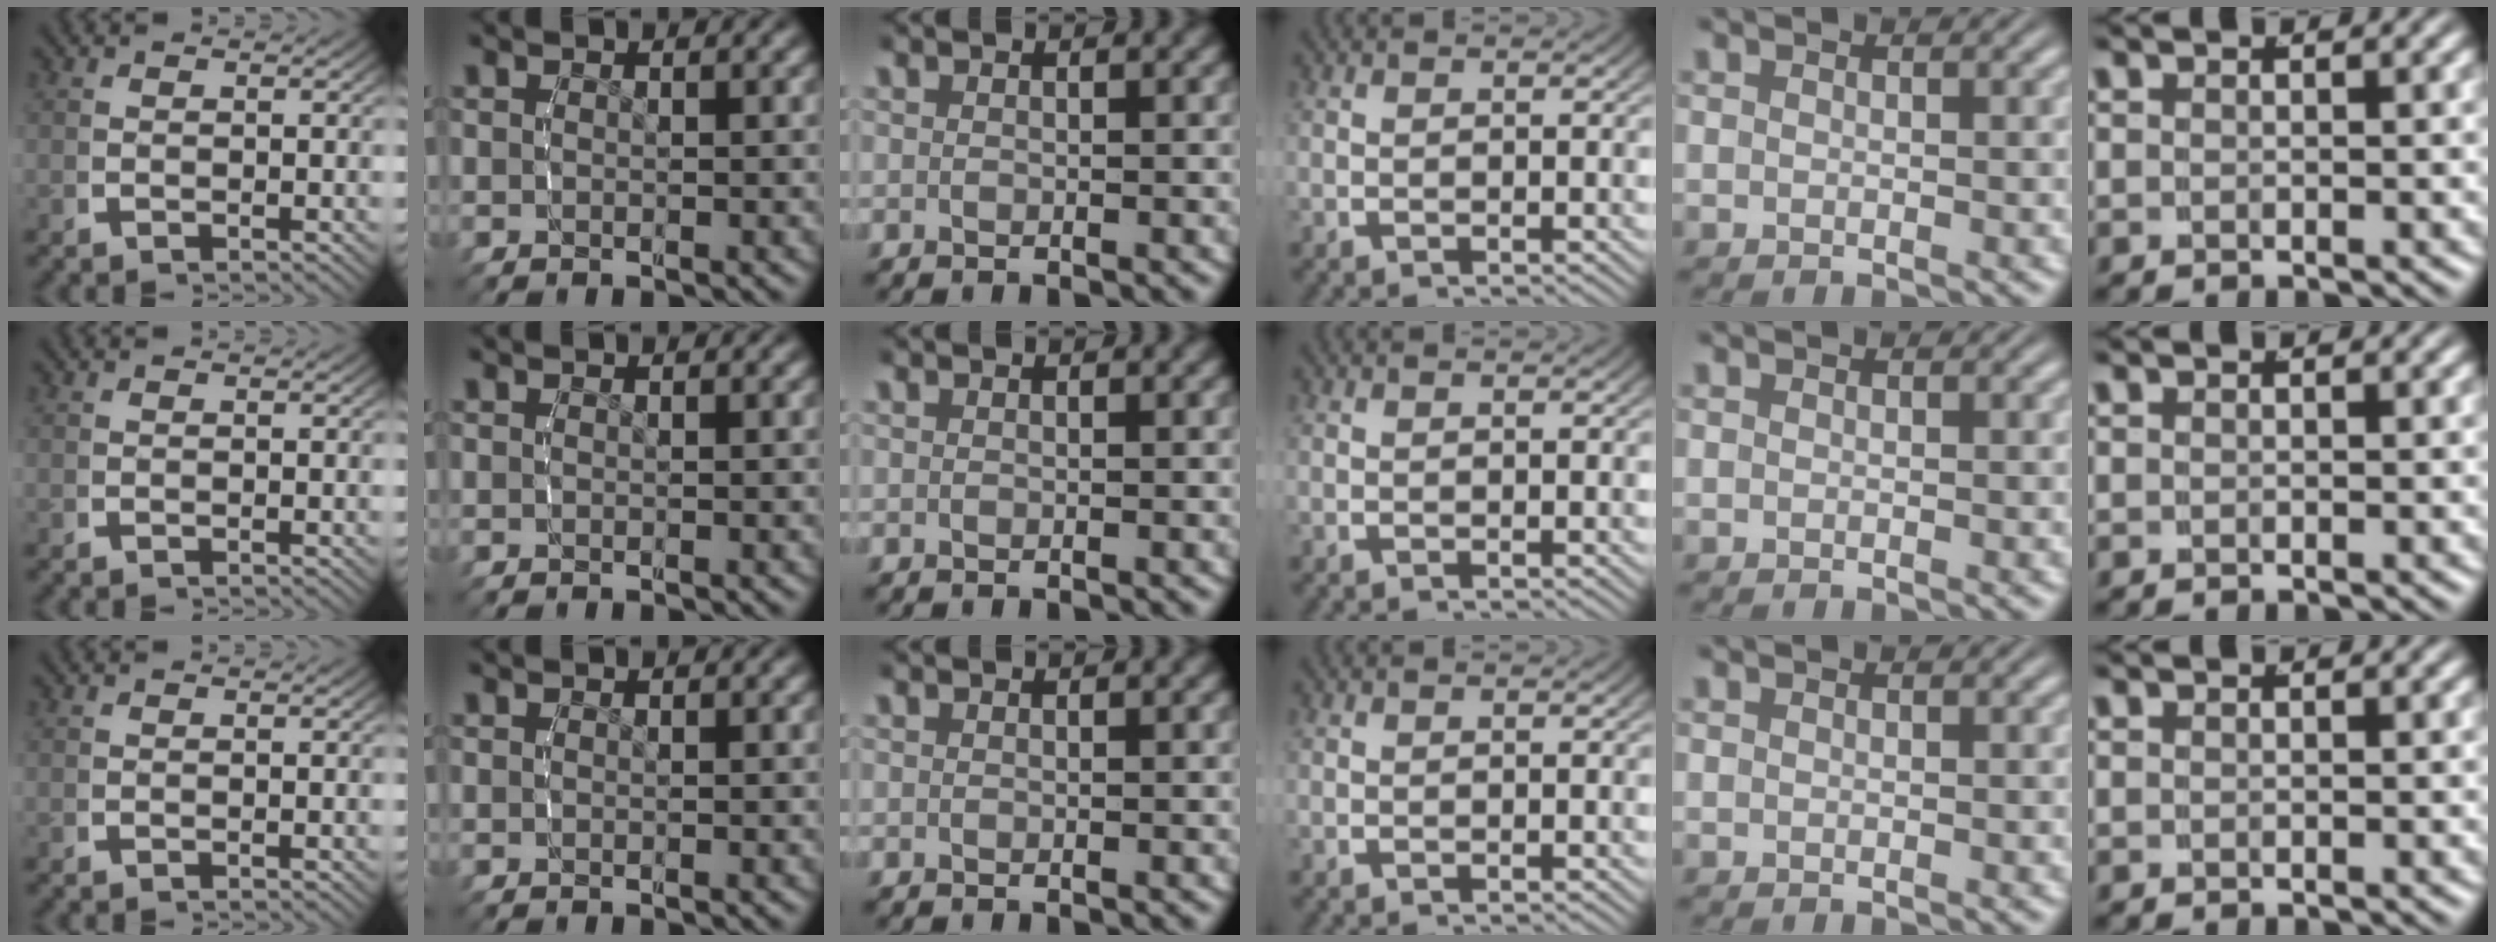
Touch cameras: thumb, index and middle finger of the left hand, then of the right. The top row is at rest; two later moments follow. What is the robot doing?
{"motion": "reach", "object": "jacket"}